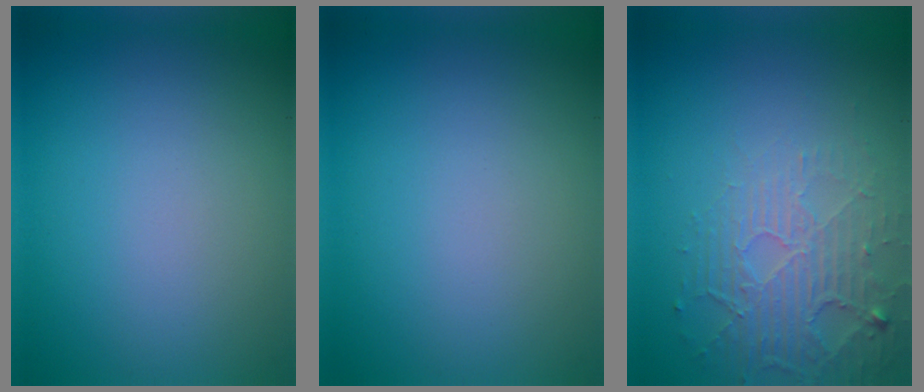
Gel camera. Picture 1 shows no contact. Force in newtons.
{"total": 0.0}
{"total": 5.4, "press": 3.4, "slide": 4.2}